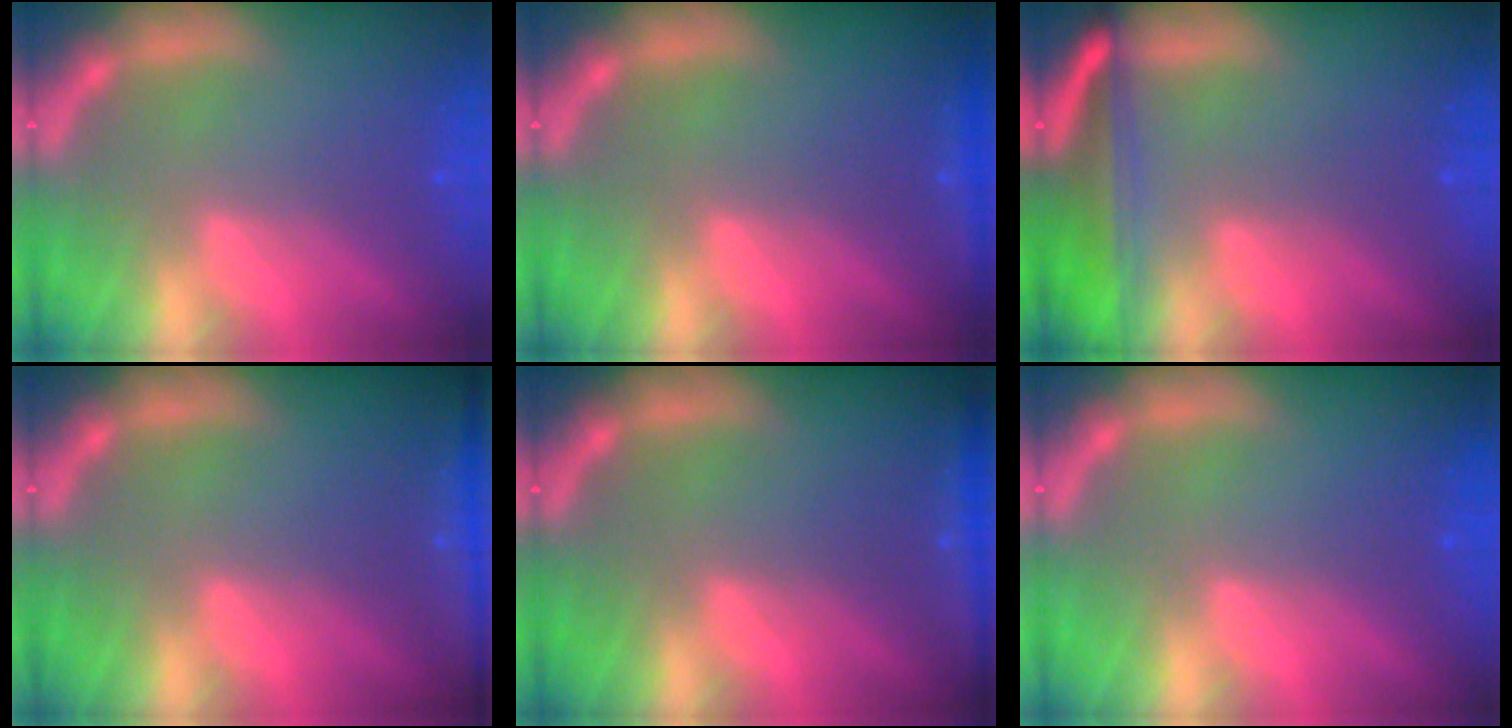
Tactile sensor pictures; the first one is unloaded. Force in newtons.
{"total": 1.4}
{"total": 7.1}
{"total": 5.0}
{"total": 3.0}
{"total": 0.0}